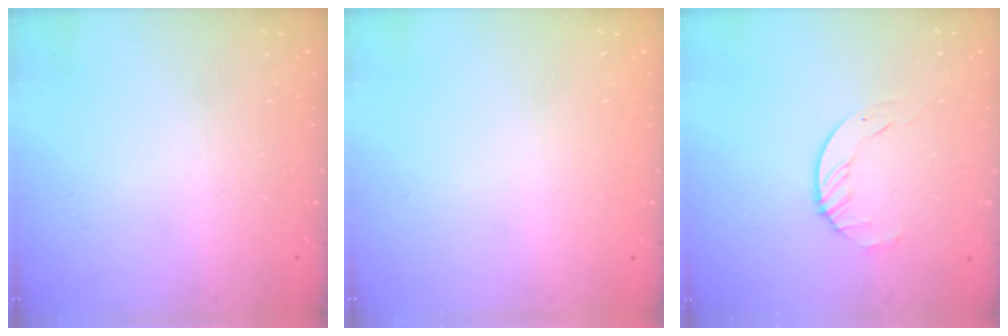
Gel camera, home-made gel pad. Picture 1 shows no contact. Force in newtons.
{"total": 0.0}
{"total": 3.4, "press": 3.4, "slide": 0.4}